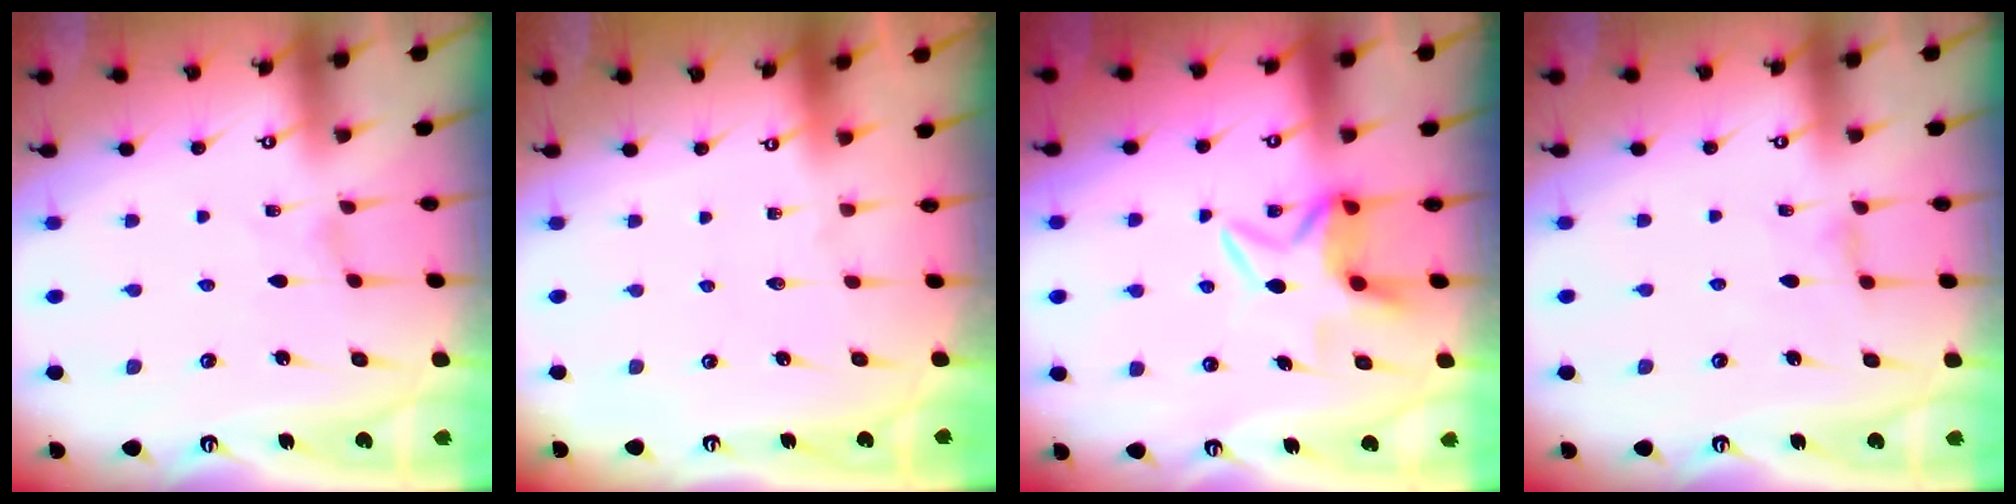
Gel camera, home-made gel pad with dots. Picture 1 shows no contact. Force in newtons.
{"total": 0.0}
{"total": 6.1, "press": 6.1, "slide": 0.8}
{"total": 1.8, "press": 1.7, "slide": 0.4}